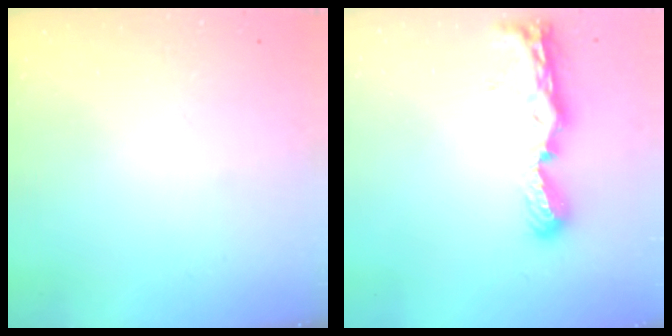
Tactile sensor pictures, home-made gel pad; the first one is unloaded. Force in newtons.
{"total": 8.3, "press": 8.3, "slide": 0.6}